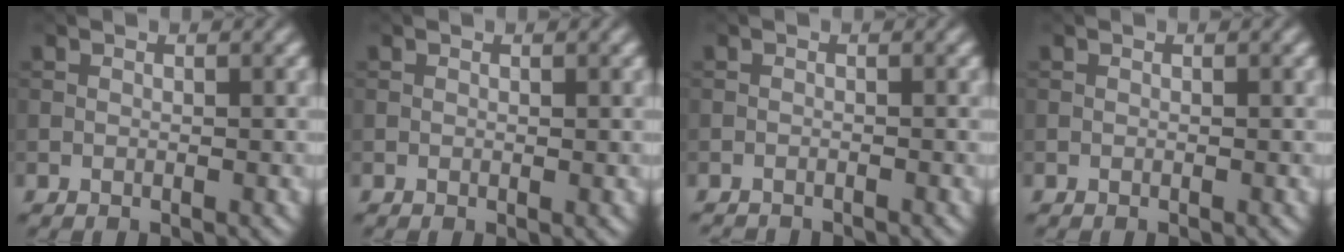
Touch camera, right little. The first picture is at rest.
{"total": 0.0}
{"total": 1.7, "force": [-1.7, 0.1, 0.2], "torque": [0.003, -0.009, -0.029]}
{"total": 0.0}